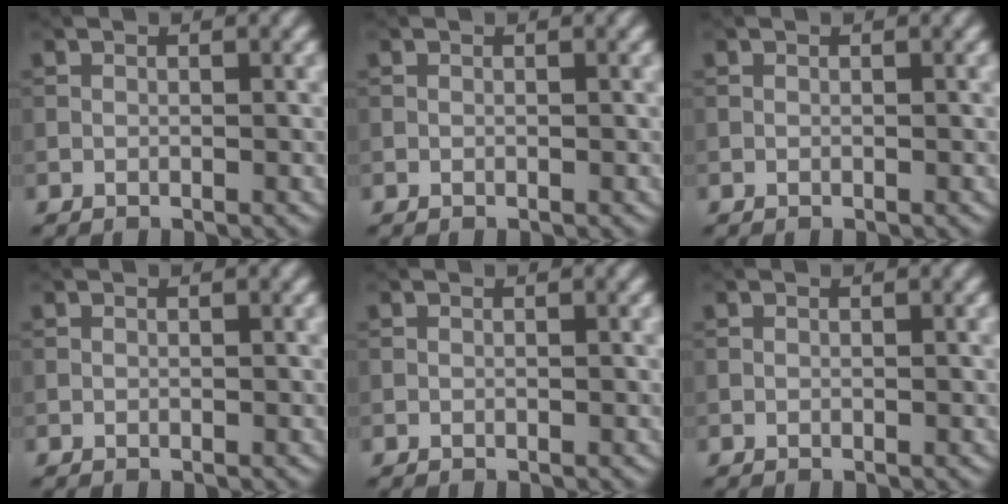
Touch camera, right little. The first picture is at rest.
{"total": 0.0}
{"total": 0.0}
{"total": 0.0}
{"total": 0.0}
{"total": 0.0}